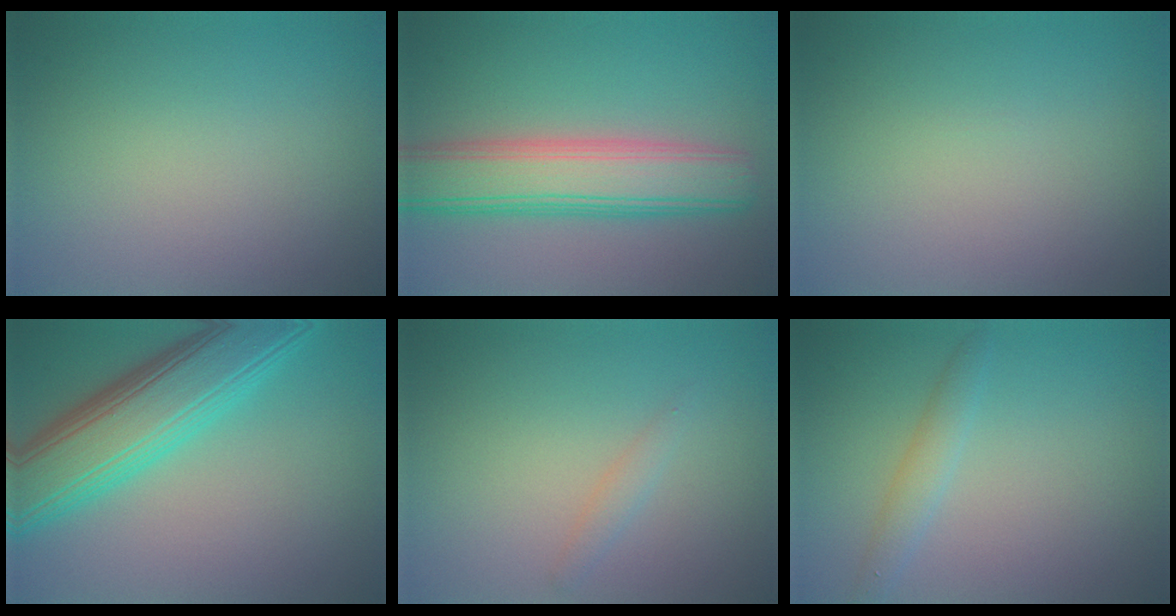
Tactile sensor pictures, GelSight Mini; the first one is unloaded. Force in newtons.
{"total": 7.3, "press": 7.3, "slide": 0.4}
{"total": 0.0}
{"total": 8.8, "press": 8.8, "slide": 0.2}
{"total": 0.9, "press": 0.9, "slide": 0.0}
{"total": 1.8, "press": 1.8, "slide": 0.0}